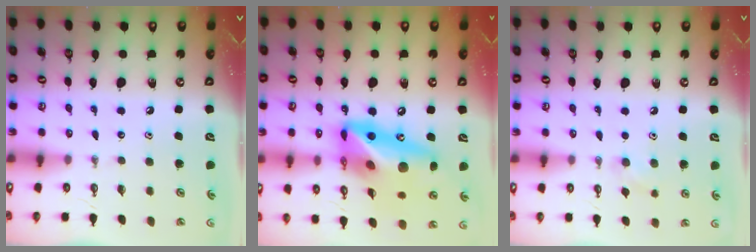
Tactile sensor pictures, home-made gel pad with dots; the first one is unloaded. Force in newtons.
{"total": 22.0, "press": 21.7, "slide": 3.5}
{"total": 8.2, "press": 7.5, "slide": 3.1}